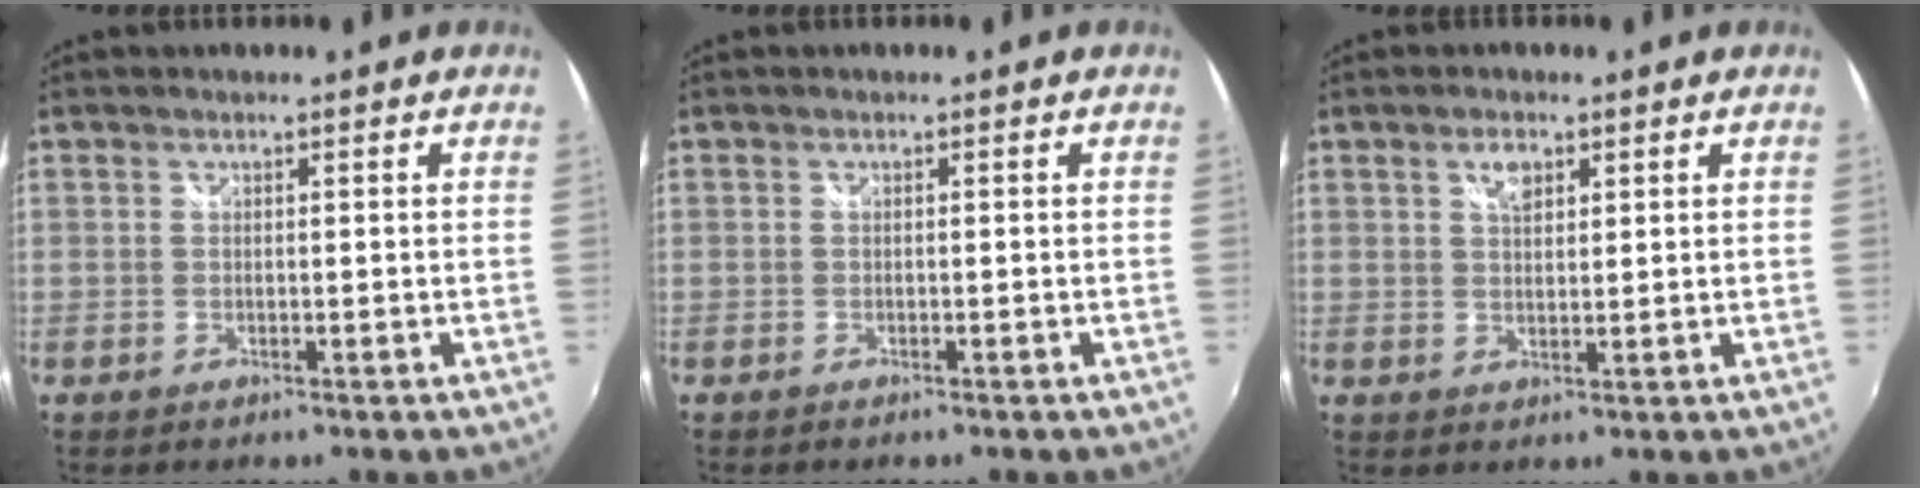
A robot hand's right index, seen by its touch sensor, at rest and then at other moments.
{"total": 0.6, "force": [-0.5, 0.2, 0.3], "torque": [-0.006, -0.003, -0.010]}
{"total": 3.2, "force": [1.6, 1.6, 2.1], "torque": [-0.035, 0.004, 0.028]}